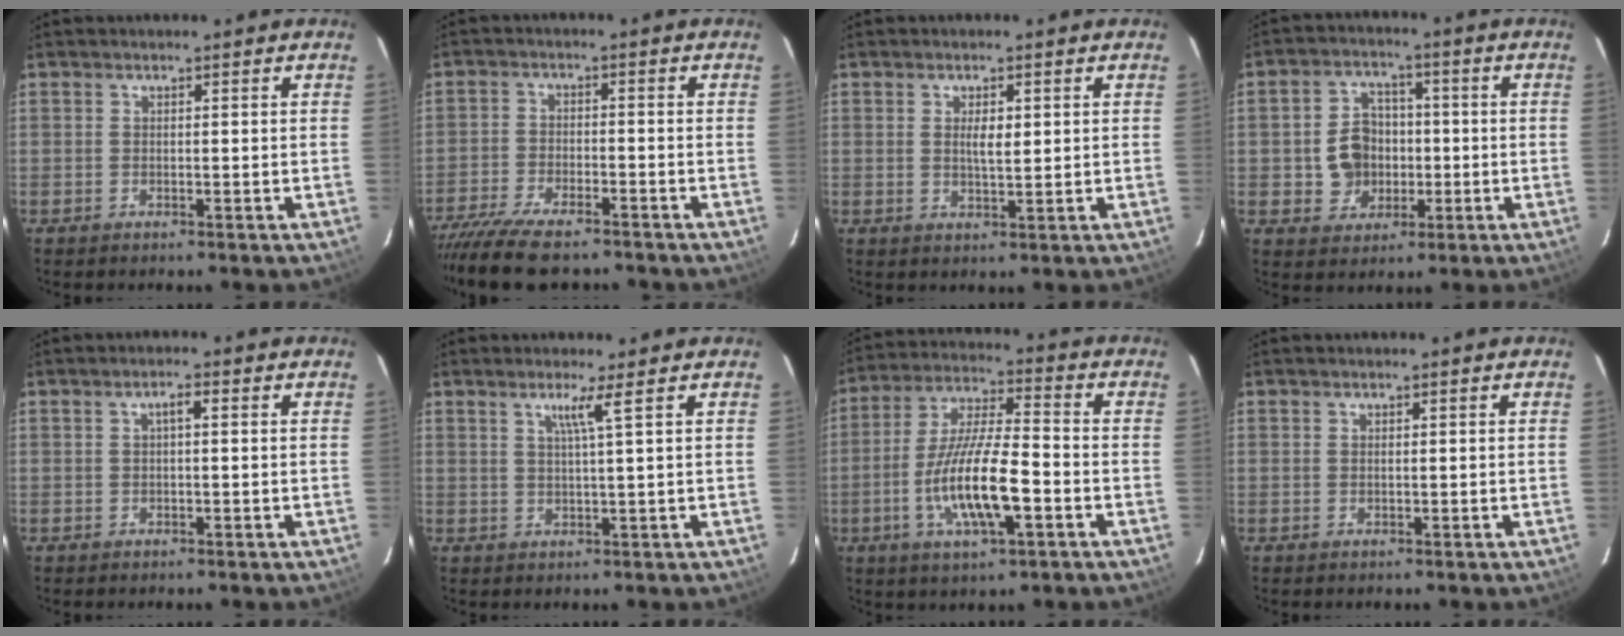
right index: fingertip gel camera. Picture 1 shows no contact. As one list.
[{"total": 12.8, "force": [-10.8, 3.2, 5.9], "torque": [-0.136, -0.031, -0.186]}, {"total": 2.7, "force": [0.6, 0.9, 2.5], "torque": [-0.043, 0.001, 0.011]}, {"total": 8.0, "force": [-1.0, 7.2, 3.3], "torque": [-0.076, 0.023, -0.006]}, {"total": 1.5, "force": [0.1, 0.4, 1.4], "torque": [-0.026, 0.008, 0.002]}, {"total": 2.8, "force": [1.4, -1.0, 2.2], "torque": [-0.036, -0.006, 0.025]}, {"total": 14.1, "force": [-4.7, 3.3, 12.9], "torque": [-0.260, -0.007, -0.086]}, {"total": 0.0}]